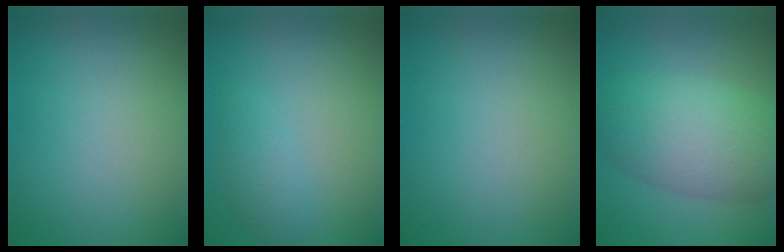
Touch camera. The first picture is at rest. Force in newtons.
{"total": 1.7, "press": 1.7, "slide": 0.1}
{"total": 0.0}
{"total": 7.9, "press": 7.9, "slide": 0.2}